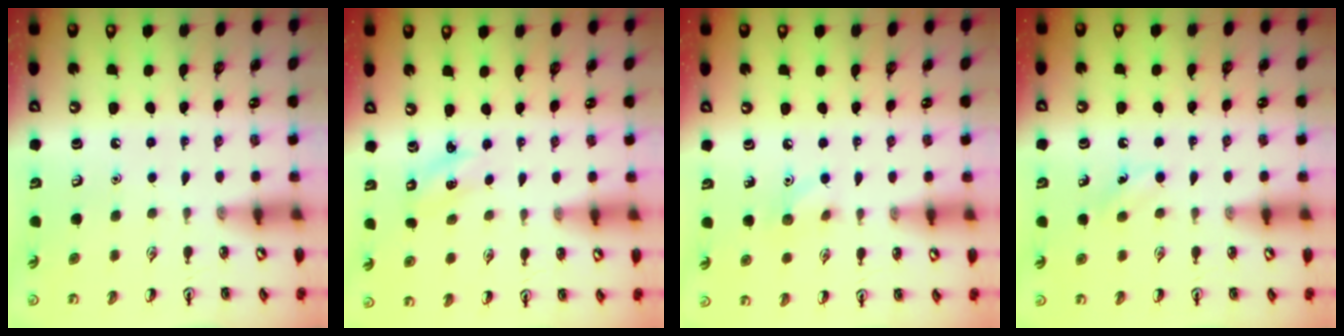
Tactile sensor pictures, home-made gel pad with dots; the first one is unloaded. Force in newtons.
{"total": 1.5, "press": 1.4, "slide": 0.4}
{"total": 5.9, "press": 5.6, "slide": 1.6}
{"total": 4.8, "press": 4.5, "slide": 1.5}